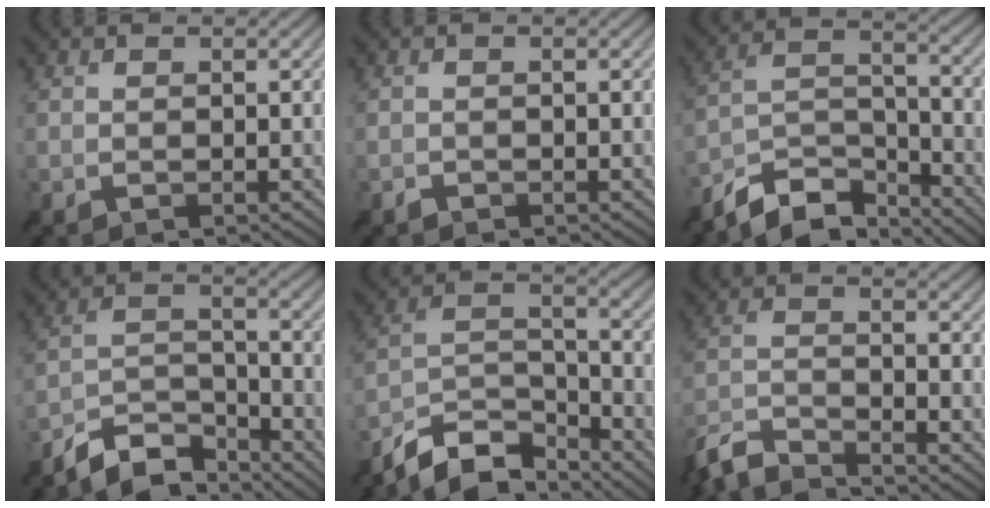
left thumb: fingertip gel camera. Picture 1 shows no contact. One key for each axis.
{"total": 0.8, "fx": -0.6, "fy": 0.4, "fz": -0.1, "tx": 0.004, "ty": -0.003, "tz": -0.010}
{"total": 9.2, "fx": -7.9, "fy": 3.0, "fz": 3.5, "tx": -0.063, "ty": 0.004, "tz": -0.157}
{"total": 7.9, "fx": -6.9, "fy": 2.6, "fz": 2.8, "tx": -0.050, "ty": 0.000, "tz": -0.139}
{"total": 10.1, "fx": -8.8, "fy": 3.1, "fz": 4.1, "tx": -0.075, "ty": 0.007, "tz": -0.174}
{"total": 7.8, "fx": -7.0, "fy": 1.5, "fz": 3.2, "tx": -0.065, "ty": -0.010, "tz": -0.142}